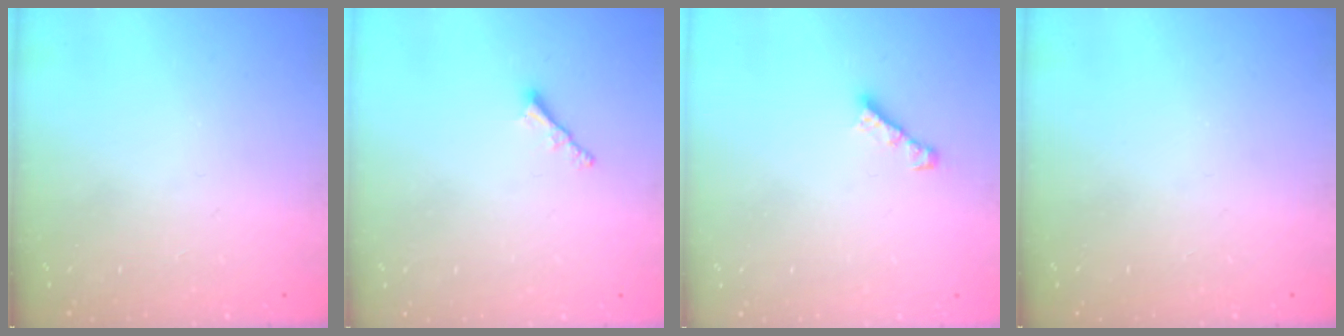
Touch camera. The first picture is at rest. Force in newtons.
{"total": 2.1, "press": 2.0, "slide": 0.5}
{"total": 3.0, "press": 3.0, "slide": 0.3}
{"total": 0.0}